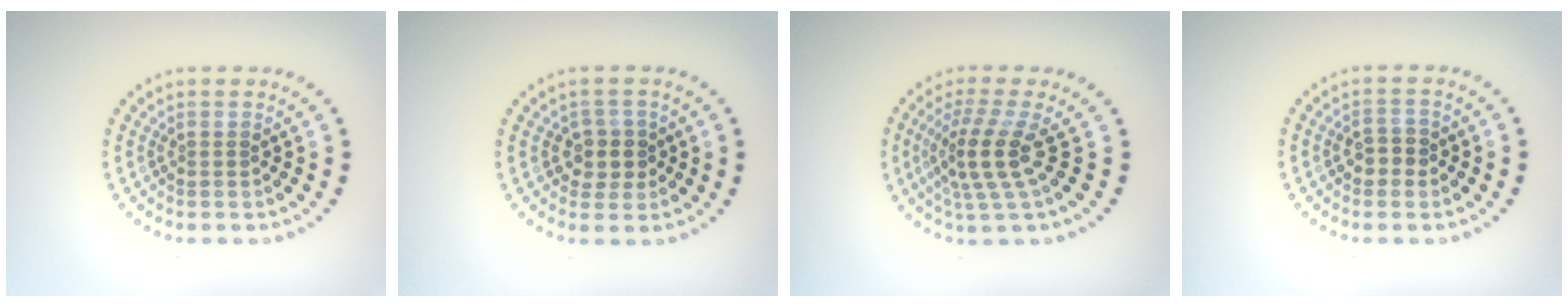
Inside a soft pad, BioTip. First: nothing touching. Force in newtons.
{"total": 2.3, "press": 2.2, "slide": 0.9}
{"total": 3.9, "press": 2.8, "slide": 2.7}
{"total": 1.8, "press": 1.8, "slide": 0.4}